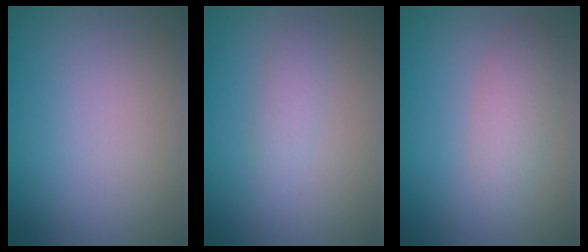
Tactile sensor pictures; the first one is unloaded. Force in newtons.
{"total": 1.4, "press": 1.4, "slide": 0.0}
{"total": 2.4, "press": 2.4, "slide": 0.1}